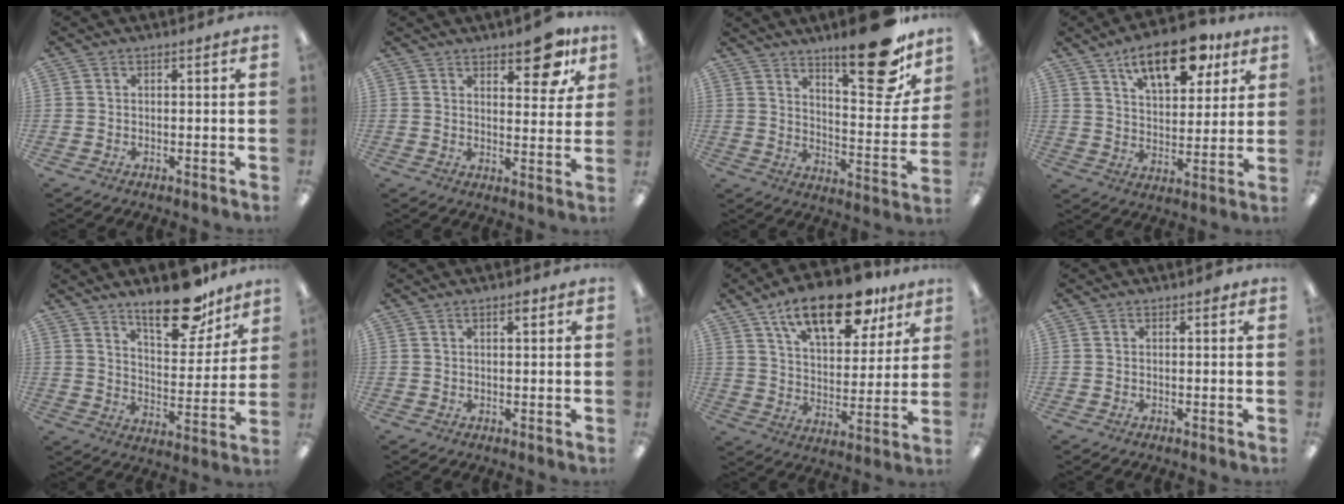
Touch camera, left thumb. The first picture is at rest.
{"total": 10.3, "force": [7.2, 4.0, 6.2], "torque": [-0.057, -0.045, 0.116]}
{"total": 19.6, "force": [13.9, 6.4, 12.3], "torque": [-0.158, -0.098, 0.221]}
{"total": 16.1, "force": [10.0, 7.3, 10.3], "torque": [-0.148, -0.040, 0.165]}
{"total": 17.5, "force": [12.9, 7.1, 9.5], "torque": [-0.125, -0.080, 0.216]}
{"total": 1.8, "force": [1.1, 0.5, 1.3], "torque": [-0.020, -0.001, 0.016]}
{"total": 19.2, "force": [12.6, 8.3, 11.9], "torque": [-0.178, -0.063, 0.208]}
{"total": 0.6, "force": [0.3, 0.3, 0.3], "torque": [-0.008, 0.003, 0.005]}